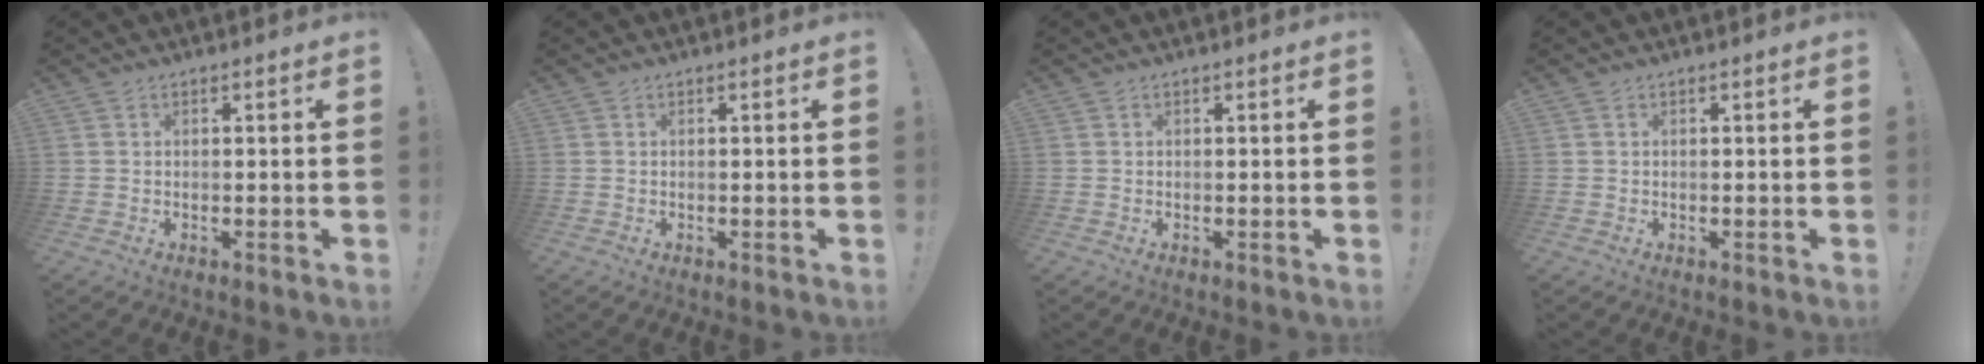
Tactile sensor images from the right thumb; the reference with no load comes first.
{"total": 0.0}
{"total": 0.0}
{"total": 0.0}